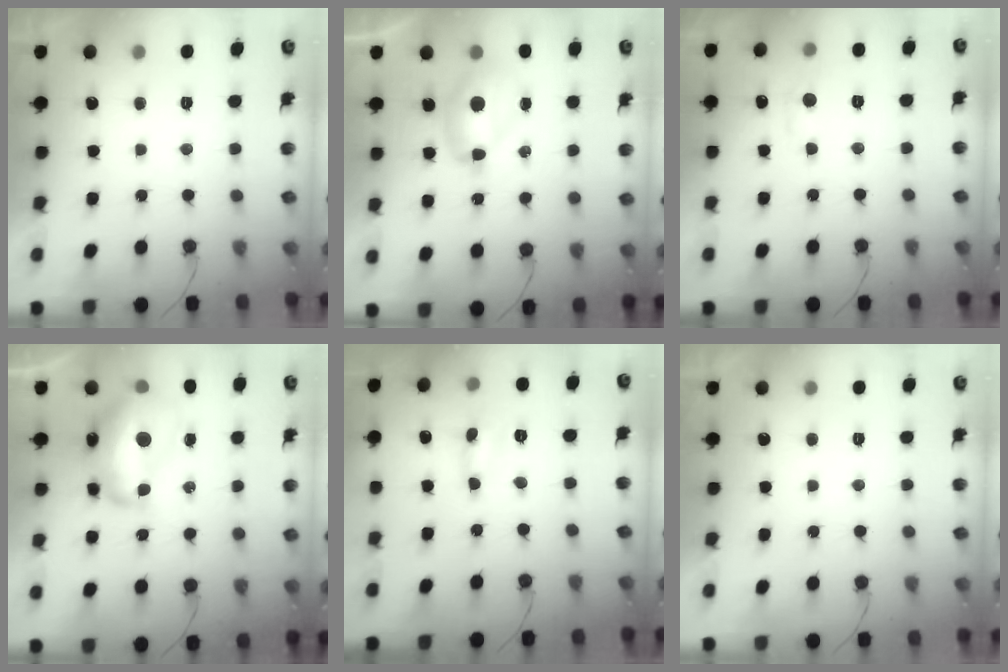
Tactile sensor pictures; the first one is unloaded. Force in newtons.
{"total": 9.0, "press": 9.0, "slide": 0.8}
{"total": 7.2, "press": 7.2, "slide": 1.0}
{"total": 15.3, "press": 15.3, "slide": 1.0}
{"total": 0.0}
{"total": 0.0}